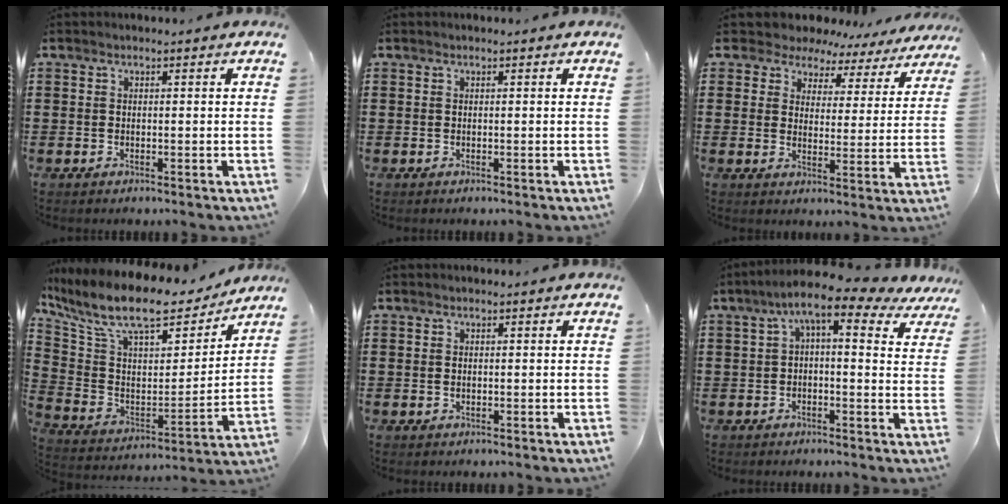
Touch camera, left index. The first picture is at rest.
{"total": 0.0}
{"total": 4.9, "force": [4.4, 2.2, 0.3], "torque": [-0.038, -0.022, 0.075]}
{"total": 11.9, "force": [9.4, 3.3, 6.5], "torque": [-0.158, -0.058, 0.163]}
{"total": 0.6, "force": [0.0, 0.4, 0.5], "torque": [-0.012, 0.001, -0.001]}
{"total": 7.2, "force": [3.6, 1.5, 6.1], "torque": [-0.130, -0.010, 0.056]}